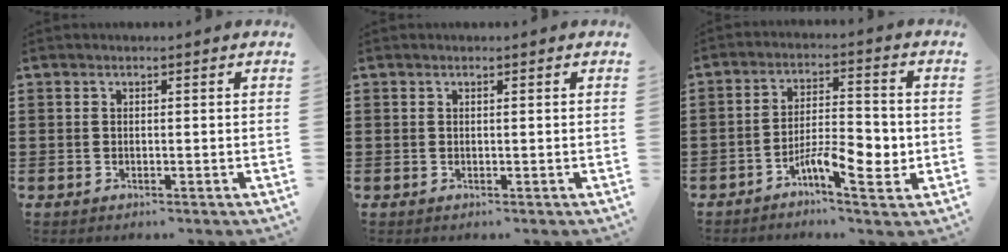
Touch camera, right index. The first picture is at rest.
{"total": 0.0}
{"total": 7.8, "force": [-3.3, 2.5, 6.6], "torque": [-0.105, 0.009, -0.054]}